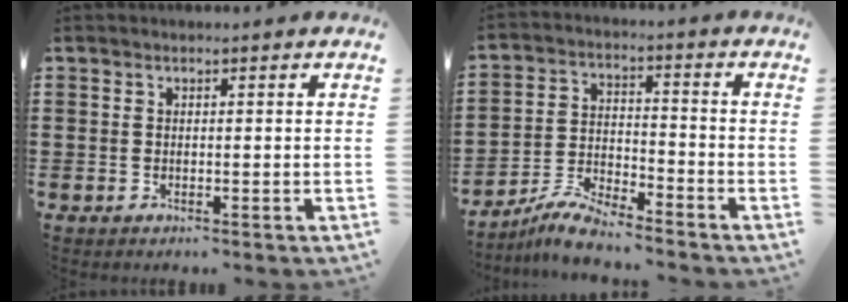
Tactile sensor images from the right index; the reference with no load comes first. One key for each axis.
{"total": 6.1, "fx": -5.8, "fy": 0.6, "fz": 2.0, "tx": -0.054, "ty": -0.002, "tz": -0.115}